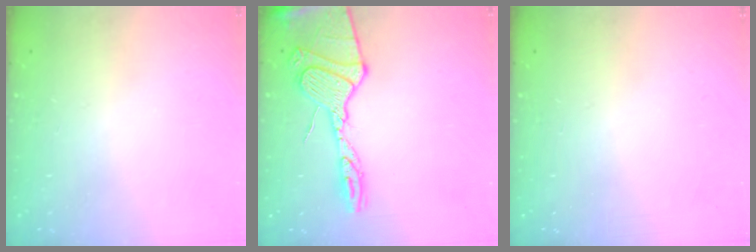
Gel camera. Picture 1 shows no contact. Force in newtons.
{"total": 15.8, "press": 15.7, "slide": 1.4}
{"total": 0.0}